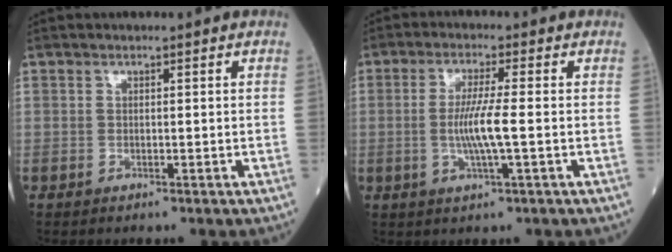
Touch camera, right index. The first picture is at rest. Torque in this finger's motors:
{"motor_torque": [0.96, 0.03, 0.50, 0.12]}